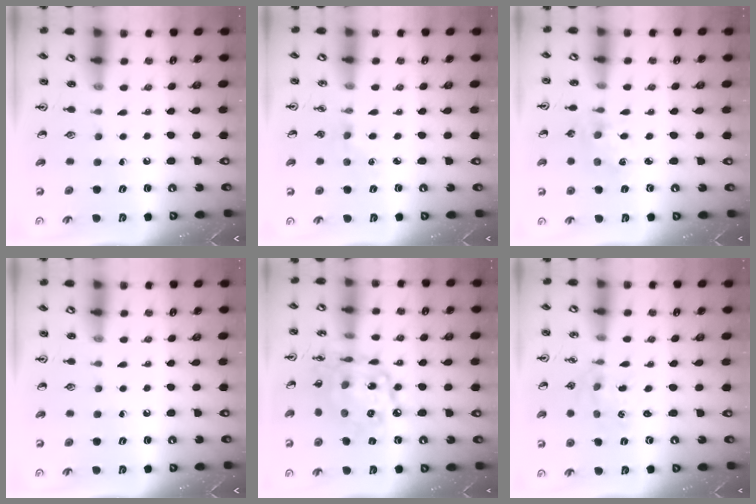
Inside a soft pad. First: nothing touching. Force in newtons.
{"total": 2.5, "press": 2.5, "slide": 0.4}
{"total": 1.7, "press": 1.7, "slide": 0.3}
{"total": 0.0}
{"total": 16.0, "press": 16.0, "slide": 1.4}
{"total": 1.0, "press": 0.9, "slide": 0.2}